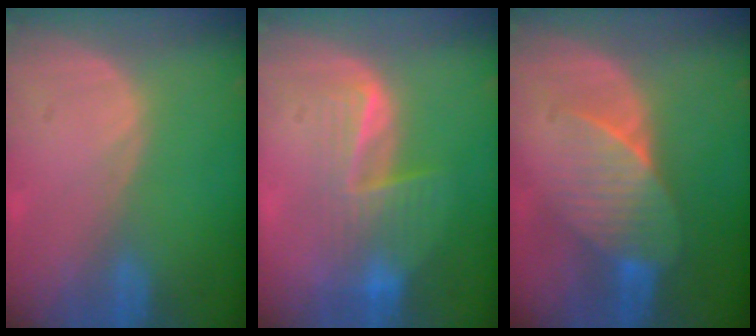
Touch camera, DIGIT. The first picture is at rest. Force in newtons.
{"total": 6.7, "press": 6.4, "slide": 2.2}
{"total": 7.4, "press": 6.9, "slide": 2.5}